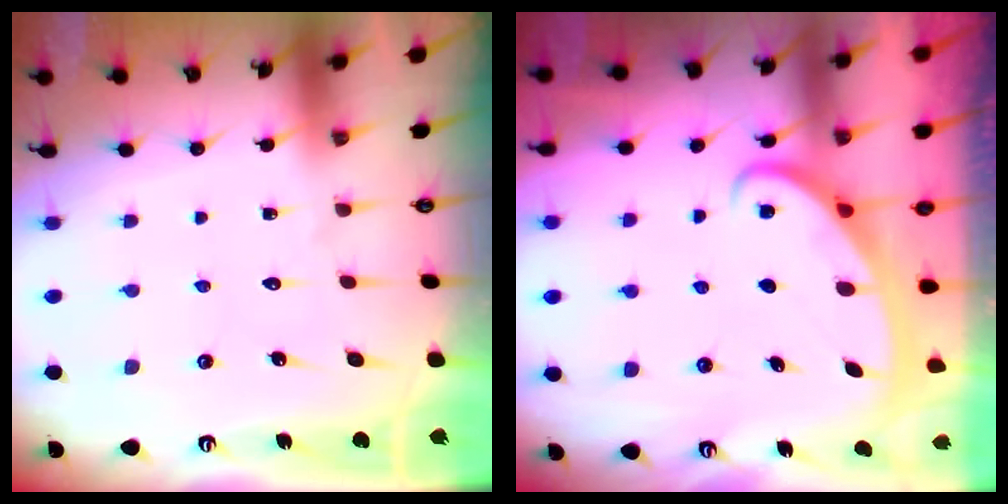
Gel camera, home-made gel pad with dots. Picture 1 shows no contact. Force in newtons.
{"total": 2.6, "press": 2.5, "slide": 0.4}